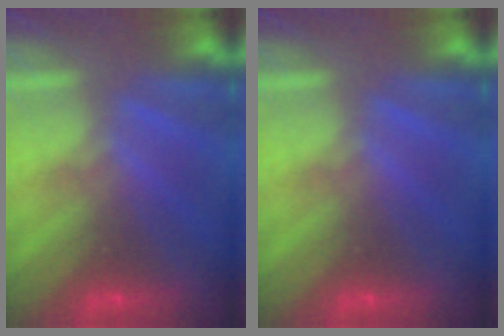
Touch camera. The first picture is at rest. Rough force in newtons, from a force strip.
{"total": 0.0}